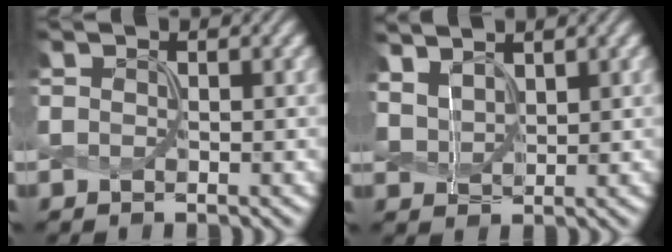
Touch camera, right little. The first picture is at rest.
{"total": 3.4, "force": [2.6, 1.6, 1.4], "torque": [-0.048, 0.002, 0.060]}